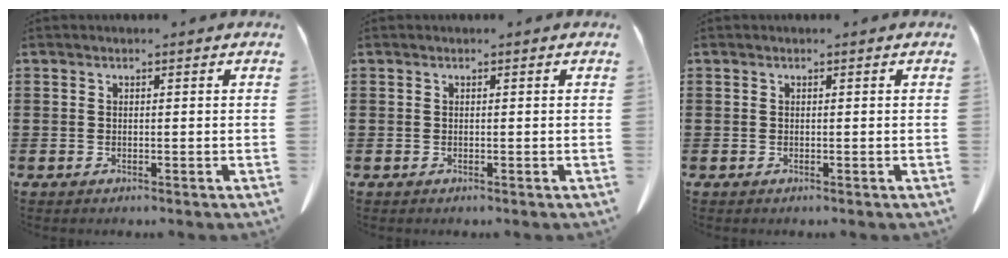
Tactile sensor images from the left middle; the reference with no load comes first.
{"total": 0.0}
{"total": 0.0}